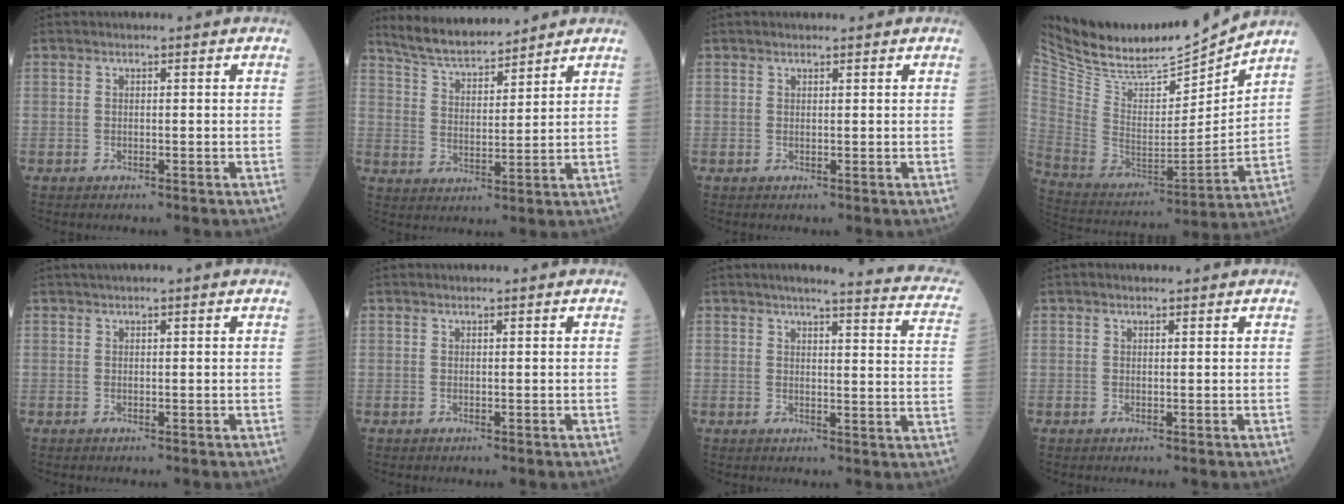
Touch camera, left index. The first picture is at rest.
{"total": 9.0, "force": [8.5, 1.2, 2.6], "torque": [-0.058, 0.017, 0.161]}
{"total": 1.2, "force": [1.0, 0.3, 0.6], "torque": [-0.012, 0.014, 0.017]}
{"total": 21.5, "force": [19.9, 3.0, 7.5], "torque": [-0.161, -0.031, 0.346]}
{"total": 1.5, "force": [1.1, -0.2, 1.0], "torque": [-0.017, 0.014, 0.022]}
{"total": 0.0}
{"total": 17.5, "force": [15.1, 1.7, 8.6], "torque": [-0.097, -0.027, 0.157]}
{"total": 1.0, "force": [0.8, 0.4, 0.4], "torque": [-0.013, 0.010, 0.012]}